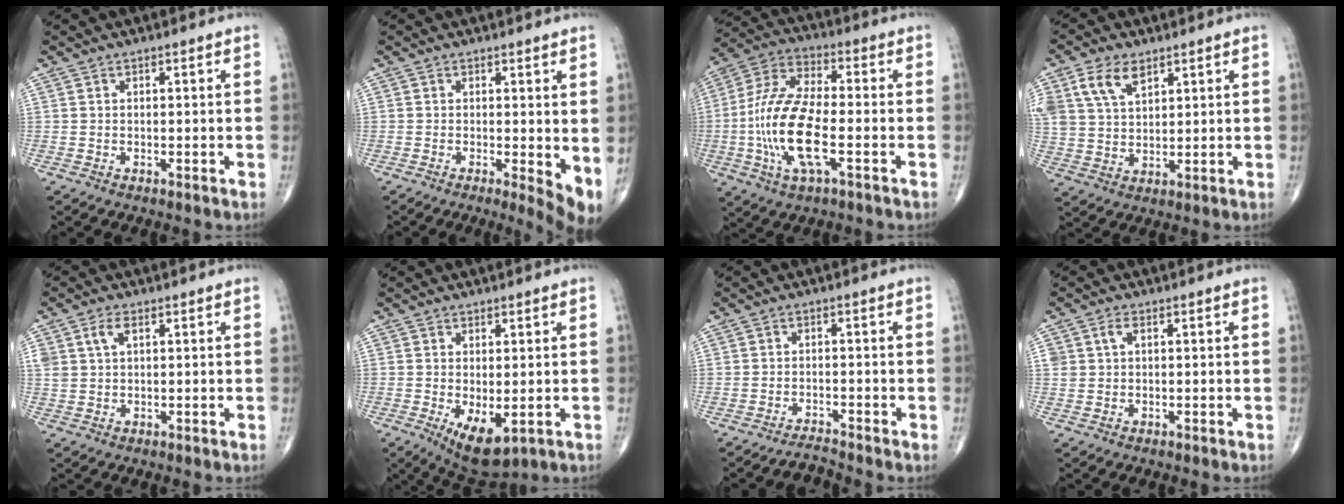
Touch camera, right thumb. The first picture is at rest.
{"total": 5.2, "force": [0.2, 1.8, 4.9], "torque": [-0.063, -0.012, 0.001]}
{"total": 16.3, "force": [-3.6, 6.6, 14.5], "torque": [-0.303, 0.023, -0.072]}
{"total": 9.0, "force": [4.7, 5.2, 5.7], "torque": [-0.107, -0.008, 0.098]}
{"total": 3.6, "force": [1.5, 2.1, 2.6], "torque": [-0.054, 0.006, 0.033]}
{"total": 7.6, "force": [-1.9, 3.6, 6.4], "torque": [-0.099, -0.018, -0.015]}
{"total": 1.9, "force": [-1.9, -0.2, -0.5], "torque": [0.005, 0.009, -0.033]}
{"total": 2.3, "force": [0.8, 1.6, 1.5], "torque": [-0.028, 0.005, 0.018]}